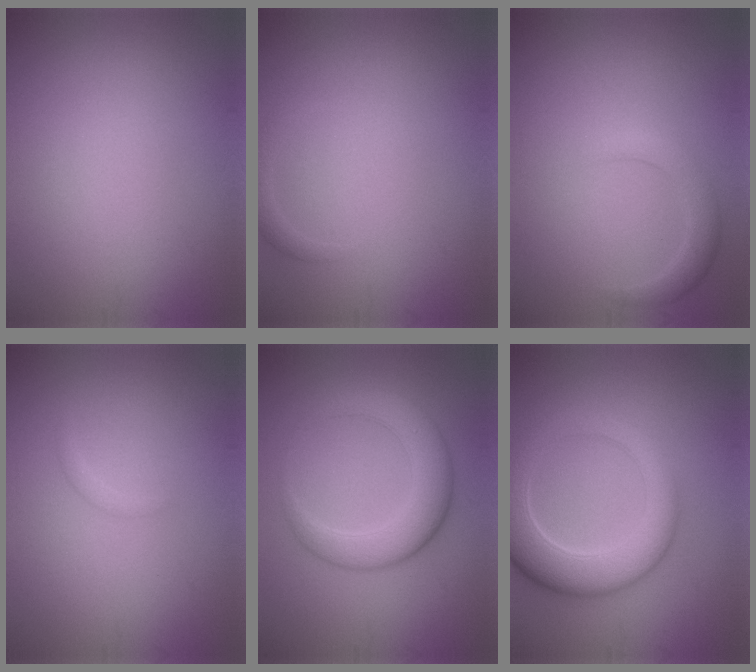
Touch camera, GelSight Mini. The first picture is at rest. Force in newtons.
{"total": 1.2, "press": 1.2, "slide": 0.2}
{"total": 2.1, "press": 2.1, "slide": 0.1}
{"total": 0.6, "press": 0.6, "slide": 0.0}
{"total": 5.4, "press": 5.4, "slide": 0.1}
{"total": 7.3, "press": 7.3, "slide": 0.7}